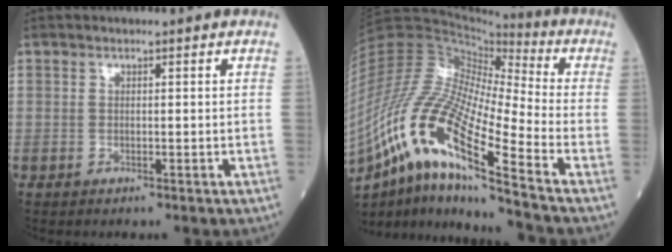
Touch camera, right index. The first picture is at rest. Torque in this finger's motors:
{"motor_torque": [1.36, -0.78, 1.05, 0.21]}